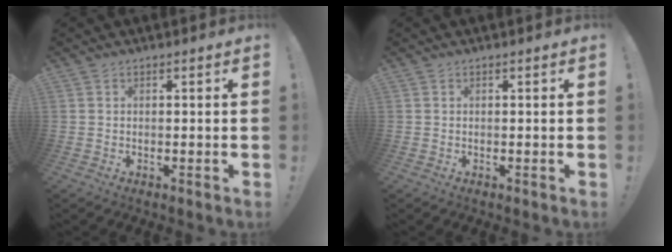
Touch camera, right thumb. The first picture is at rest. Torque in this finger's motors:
{"motor_torque": [0.00, 0.00, 0.01, 0.00, 0.00]}